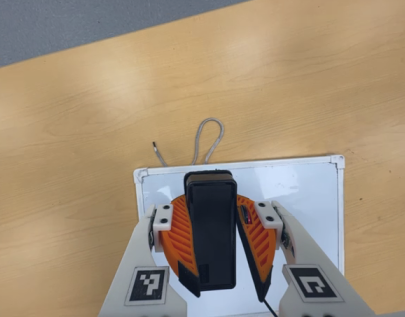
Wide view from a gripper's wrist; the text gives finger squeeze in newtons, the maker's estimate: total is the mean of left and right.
{"total": 10.9, "left": 10.6, "right": 11.2}